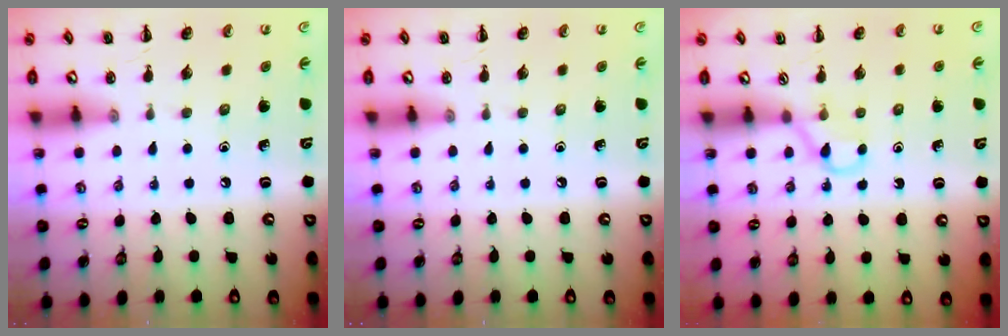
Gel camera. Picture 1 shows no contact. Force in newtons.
{"total": 0.0}
{"total": 2.6, "press": 2.5, "slide": 0.9}